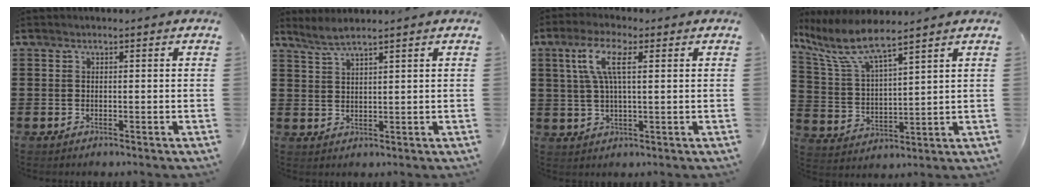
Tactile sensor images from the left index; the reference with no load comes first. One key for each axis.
{"total": 2.8, "fx": 2.4, "fy": -0.2, "fz": 1.4, "tx": -0.033, "ty": -0.001, "tz": 0.045}
{"total": 7.1, "fx": 2.5, "fy": 2.1, "fz": 6.4, "tx": -0.140, "ty": 0.006, "tz": 0.038}
{"total": 7.9, "fx": 6.3, "fy": 1.2, "fz": 4.6, "tx": -0.116, "ty": -0.027, "tz": 0.108}